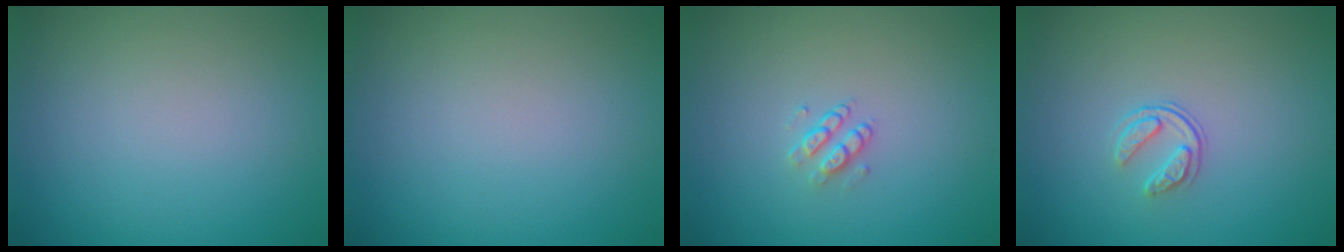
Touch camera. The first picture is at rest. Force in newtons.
{"total": 0.0}
{"total": 1.4, "press": 1.0, "slide": 1.0}
{"total": 1.7, "press": 1.1, "slide": 1.3}